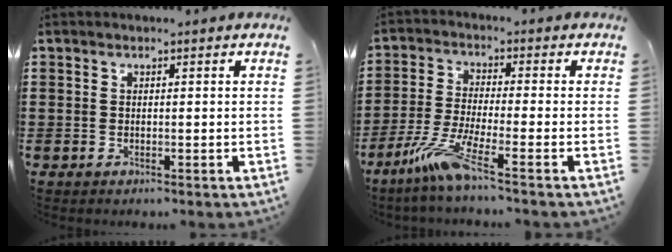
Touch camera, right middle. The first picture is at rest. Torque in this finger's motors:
{"motor_torque": [1.80, -0.34, 0.72, 0.16]}